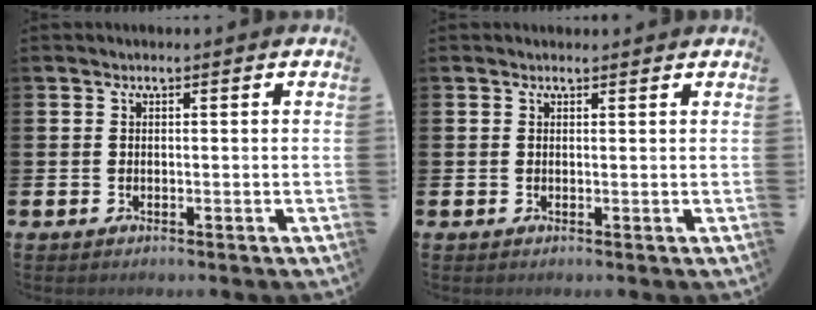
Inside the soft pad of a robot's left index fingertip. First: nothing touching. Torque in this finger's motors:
{"motor_torque": [0.14, -0.14, 0.05, -0.02]}